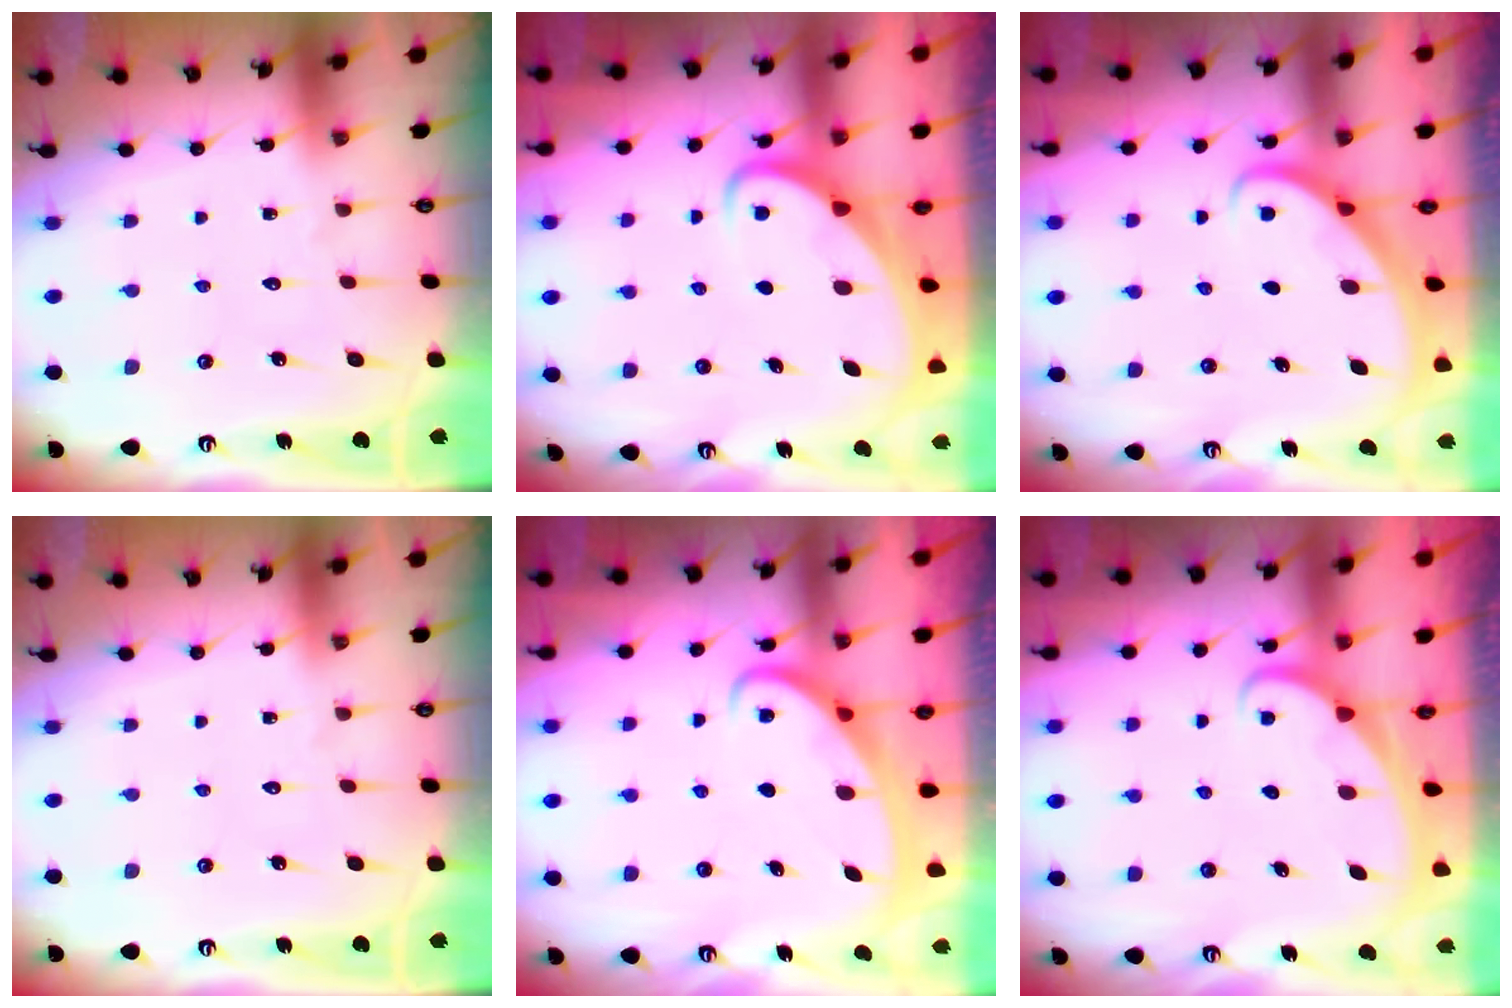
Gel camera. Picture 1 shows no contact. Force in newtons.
{"total": 3.4, "press": 3.4, "slide": 0.3}
{"total": 2.7, "press": 2.7, "slide": 0.2}
{"total": 0.0}
{"total": 2.5, "press": 2.5, "slide": 0.3}
{"total": 1.8, "press": 1.8, "slide": 0.1}